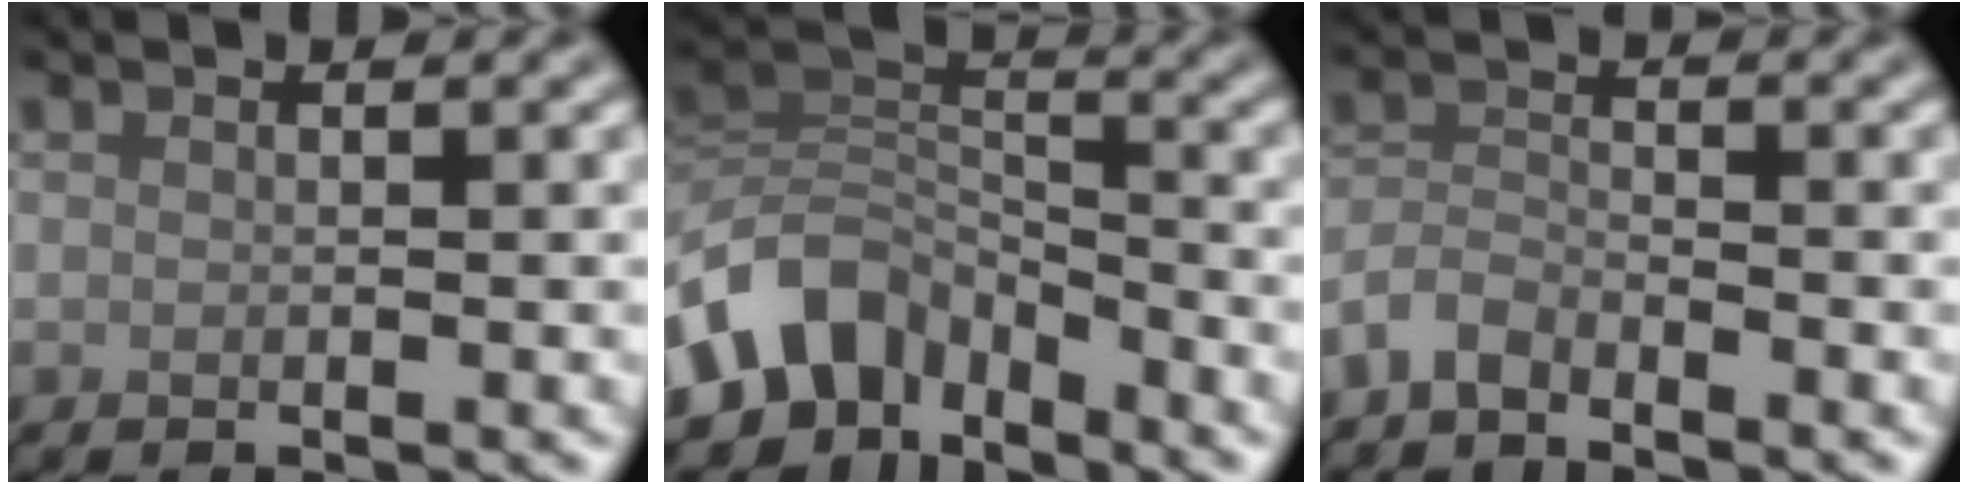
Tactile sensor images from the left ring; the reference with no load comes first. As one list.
[{"total": 7.5, "force": [-5.2, 4.5, 3.0], "torque": [-0.034, -0.002, -0.111]}, {"total": 2.4, "force": [-2.1, 0.8, 0.8], "torque": [-0.015, 0.003, -0.054]}]